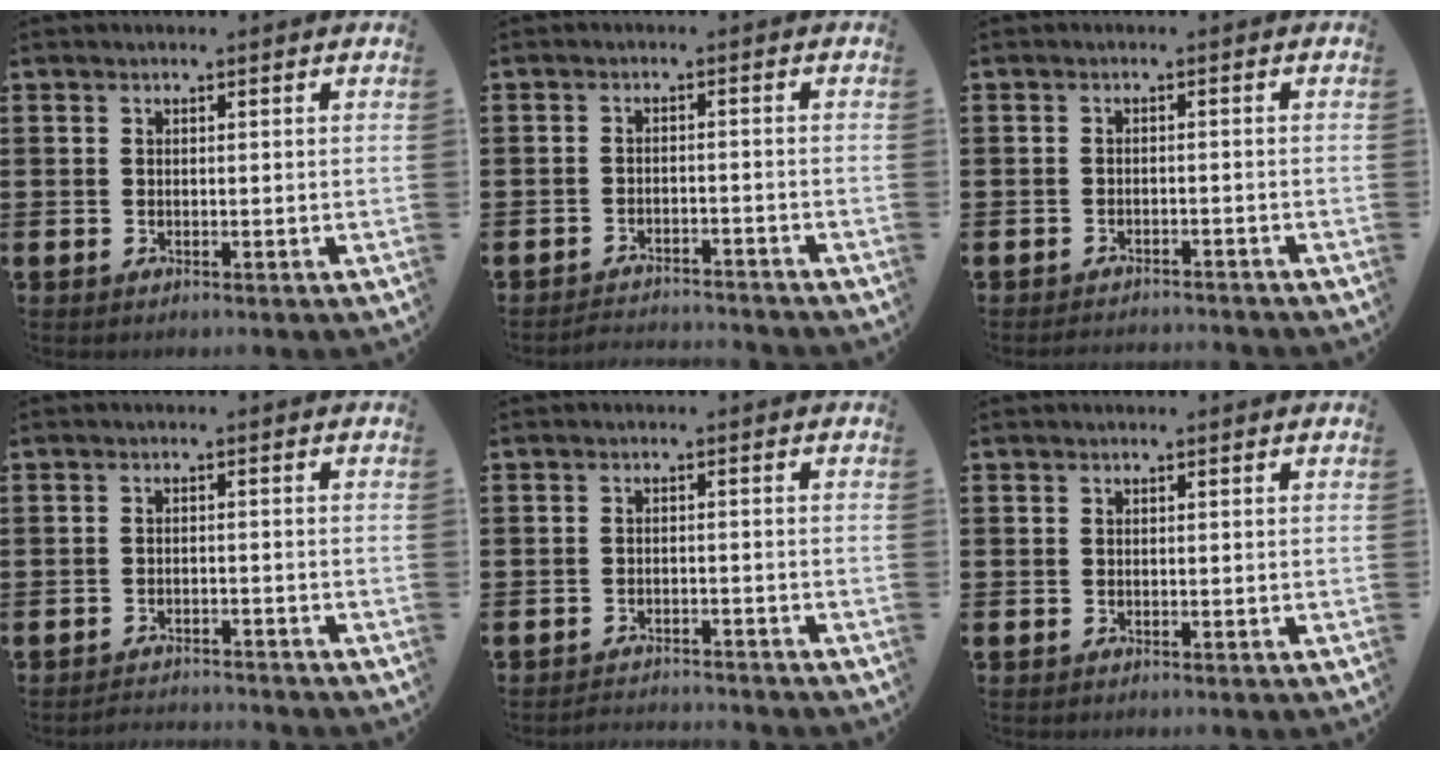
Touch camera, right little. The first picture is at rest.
{"total": 2.2, "force": [-2.2, -0.1, -0.1], "torque": [-0.003, 0.005, -0.048]}
{"total": 1.4, "force": [-1.4, -0.1, 0.0], "torque": [-0.003, 0.003, -0.029]}
{"total": 1.8, "force": [-1.8, 0.0, -0.1], "torque": [-0.004, 0.004, -0.038]}
{"total": 1.8, "force": [-1.8, -0.1, -0.1], "torque": [-0.002, 0.004, -0.039]}
{"total": 0.0}